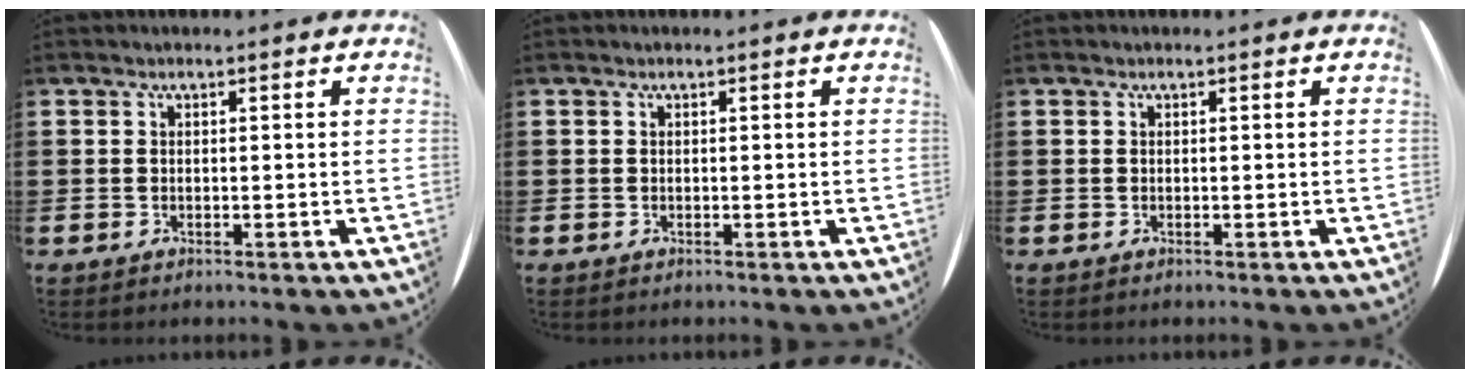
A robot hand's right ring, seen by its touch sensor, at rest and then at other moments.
{"total": 0.0}
{"total": 0.0}